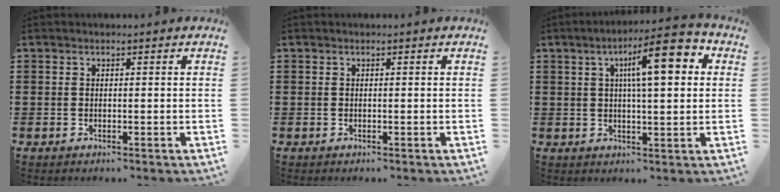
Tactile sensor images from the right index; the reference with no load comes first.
{"total": 0.0}
{"total": 9.9, "force": [3.0, 2.3, 9.2], "torque": [-0.150, -0.002, 0.040]}